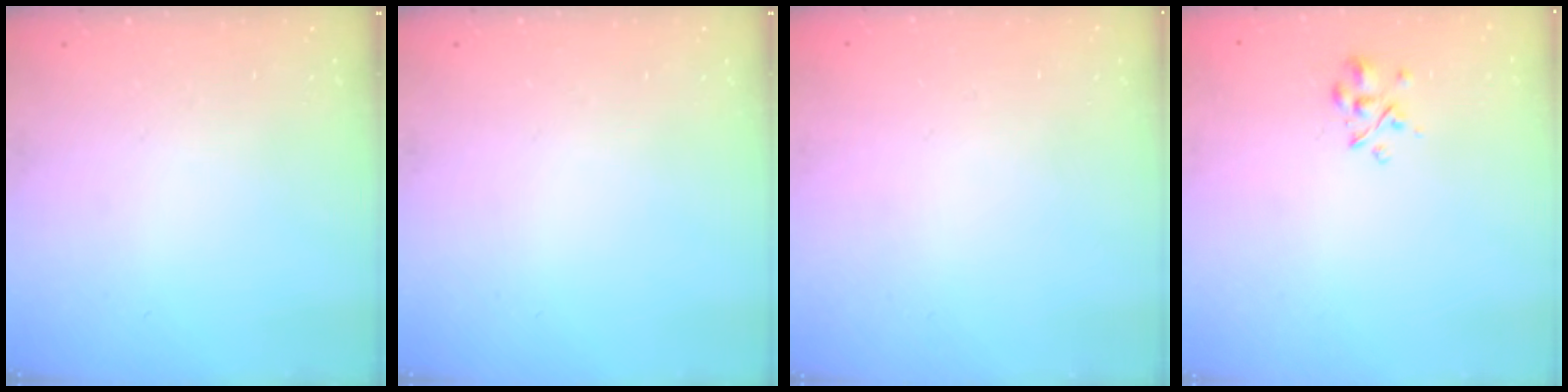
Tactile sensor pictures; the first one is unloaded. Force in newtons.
{"total": 0.0}
{"total": 1.9, "press": 1.9, "slide": 0.2}
{"total": 2.6, "press": 2.4, "slide": 1.0}